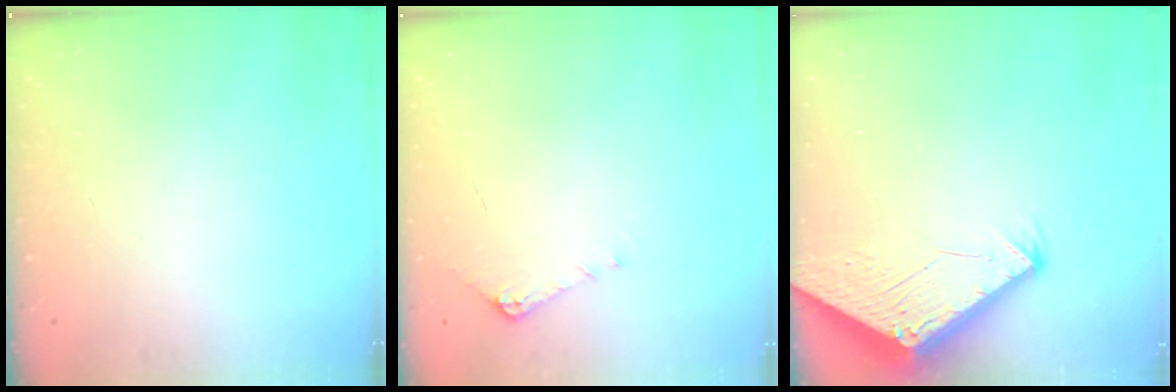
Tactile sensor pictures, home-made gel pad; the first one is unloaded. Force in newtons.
{"total": 5.1, "press": 5.0, "slide": 0.7}
{"total": 2.8, "press": 2.8, "slide": 0.1}